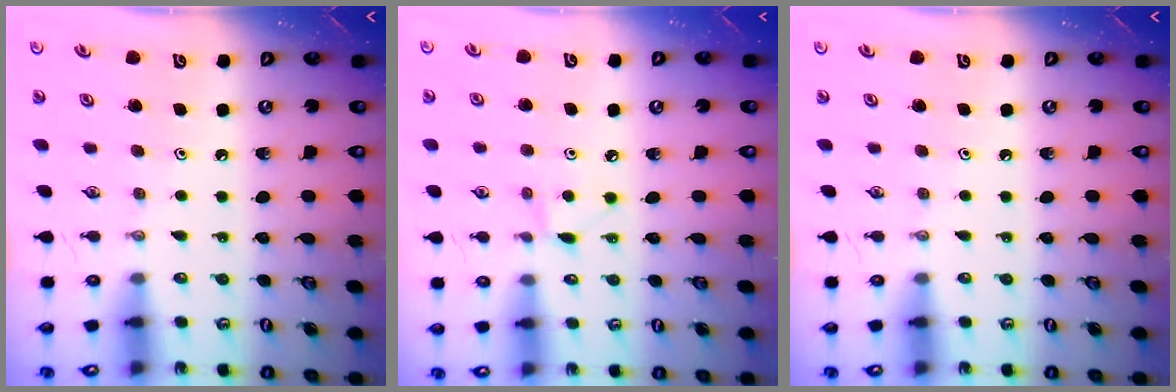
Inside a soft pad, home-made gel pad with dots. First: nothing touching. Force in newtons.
{"total": 4.6, "press": 4.5, "slide": 0.6}
{"total": 0.0}